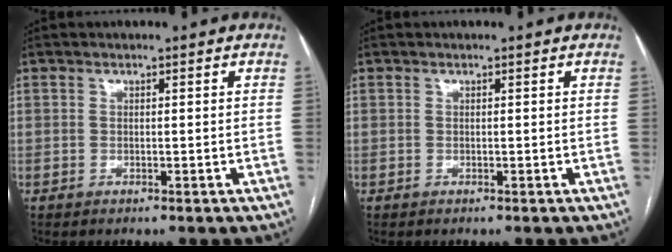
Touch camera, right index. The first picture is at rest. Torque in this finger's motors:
{"motor_torque": [0.00, 0.00, 0.00, 0.00]}